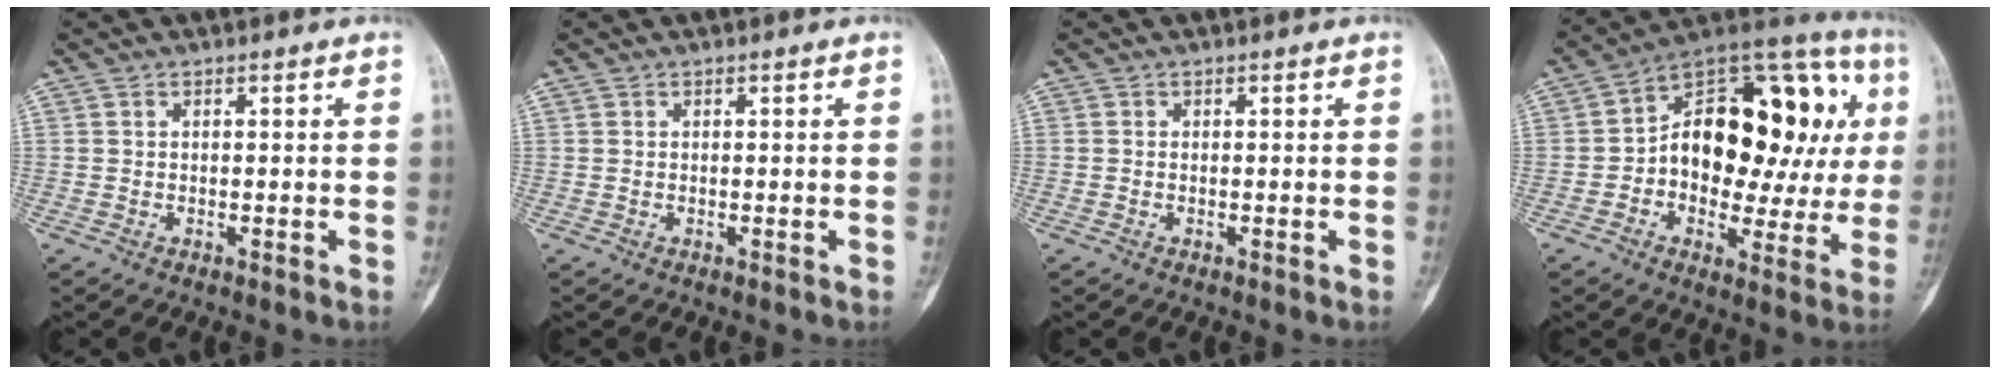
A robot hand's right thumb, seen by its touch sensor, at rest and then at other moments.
{"total": 0.0}
{"total": 0.0}
{"total": 26.3, "force": [3.3, 14.3, 21.8], "torque": [-0.270, 0.046, 0.044]}